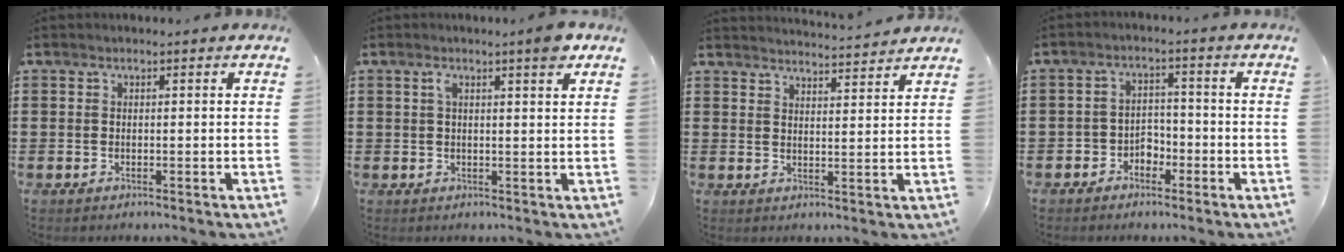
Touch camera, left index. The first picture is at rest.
{"total": 3.6, "force": [2.3, 0.3, 2.8], "torque": [-0.053, -0.001, 0.038]}
{"total": 3.4, "force": [3.3, -0.6, 0.1], "torque": [-0.013, -0.021, 0.058]}
{"total": 3.0, "force": [-2.4, 1.8, 0.4], "torque": [-0.016, 0.007, -0.053]}